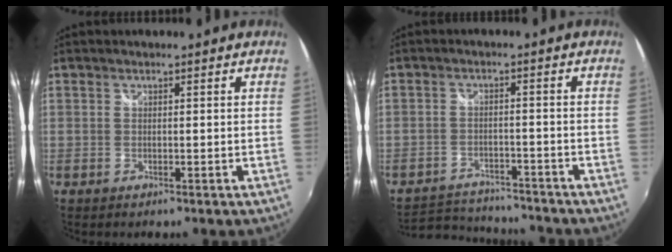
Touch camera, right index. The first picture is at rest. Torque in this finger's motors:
{"motor_torque": [-0.54, -0.55, -0.01, -0.01]}